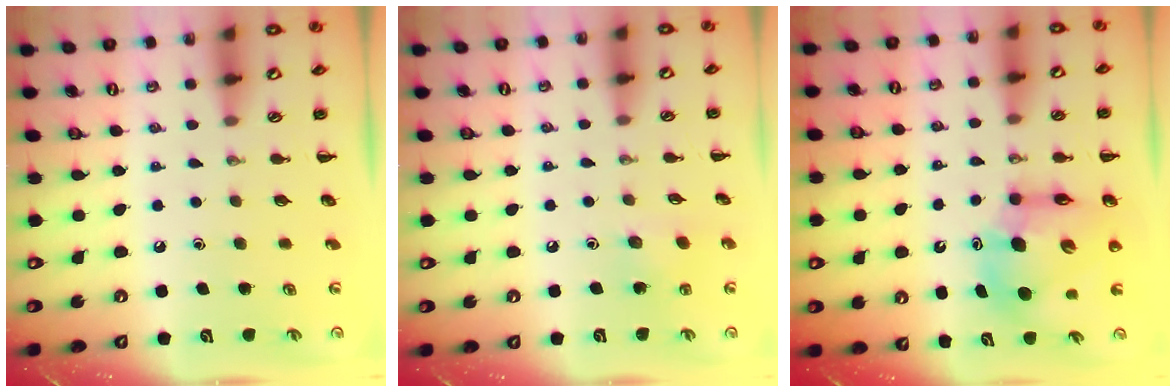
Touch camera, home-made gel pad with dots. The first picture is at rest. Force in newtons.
{"total": 4.9, "press": 4.7, "slide": 1.3}
{"total": 11.1, "press": 10.6, "slide": 3.5}